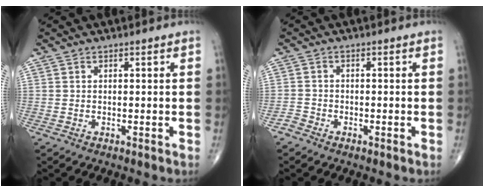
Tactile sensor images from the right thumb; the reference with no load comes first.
{"total": 1.6, "force": [-1.3, 0.8, 0.1], "torque": [-0.001, 0.000, -0.032]}